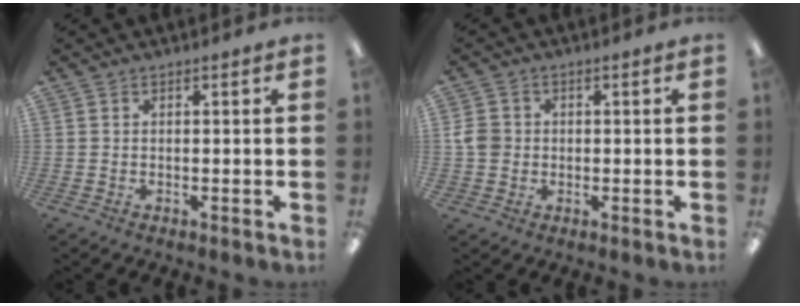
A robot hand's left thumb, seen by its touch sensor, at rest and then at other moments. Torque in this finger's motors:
{"motor_torque": [0.55, 0.69, 0.11, -0.14, 0.00]}